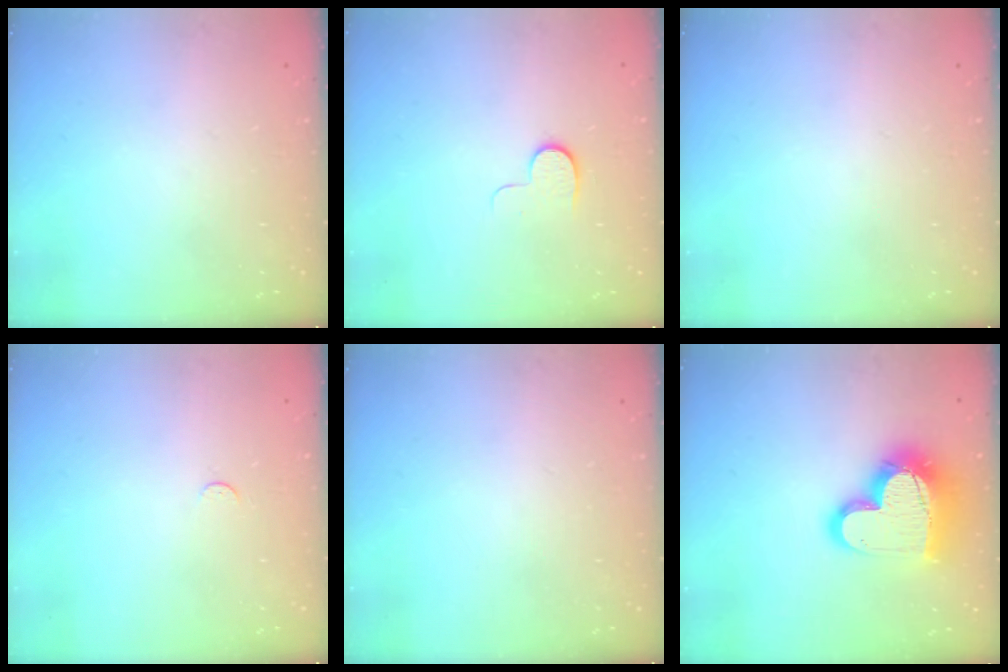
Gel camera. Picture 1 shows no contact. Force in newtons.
{"total": 6.0, "press": 6.0, "slide": 0.6}
{"total": 0.0}
{"total": 2.5, "press": 2.5, "slide": 0.3}
{"total": 0.0}
{"total": 19.0, "press": 18.9, "slide": 1.3}